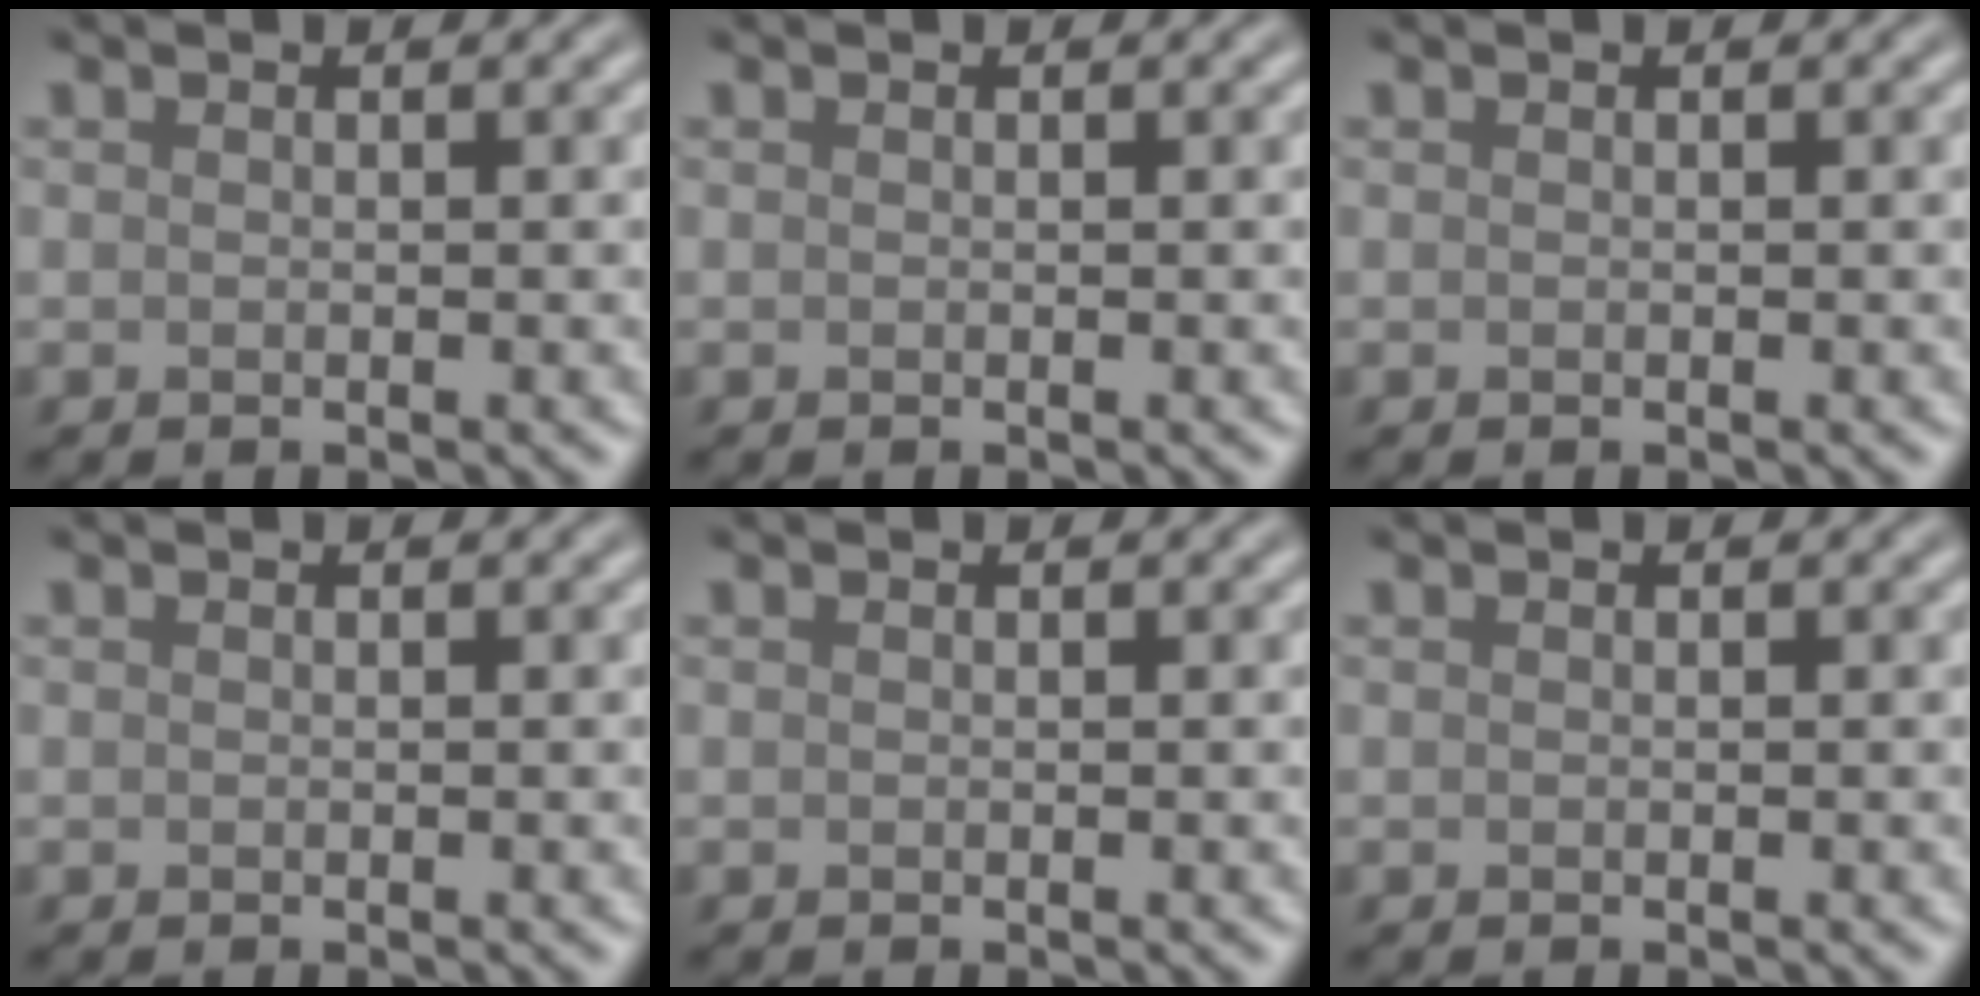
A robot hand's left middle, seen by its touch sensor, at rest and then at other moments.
{"total": 0.0}
{"total": 0.0}
{"total": 0.0}
{"total": 0.0}
{"total": 0.0}